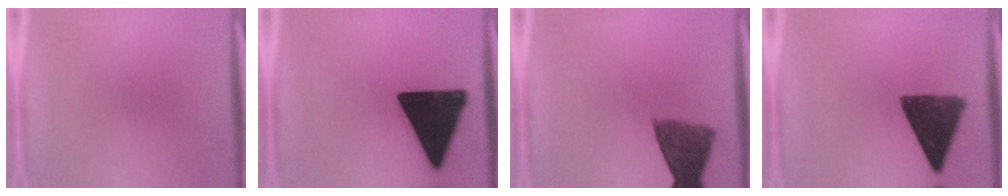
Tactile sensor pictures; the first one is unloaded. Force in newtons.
{"total": 19.0}
{"total": 8.0}
{"total": 12.5}